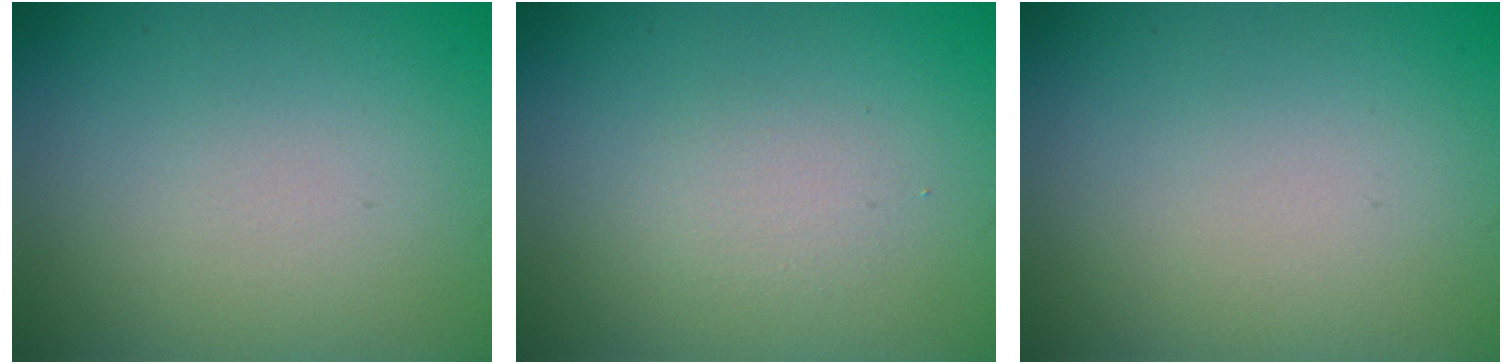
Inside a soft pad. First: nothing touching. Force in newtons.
{"total": 1.1, "press": 1.1, "slide": 0.1}
{"total": 0.0}